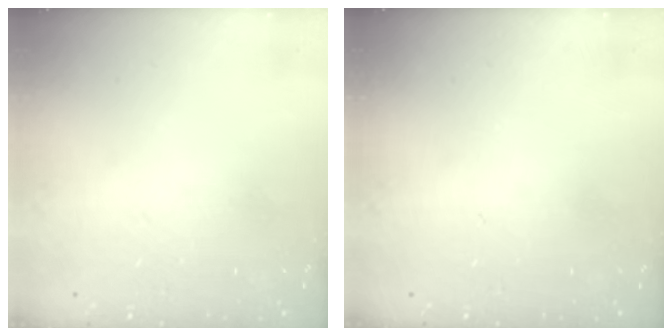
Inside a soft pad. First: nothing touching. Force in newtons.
{"total": 0.0}